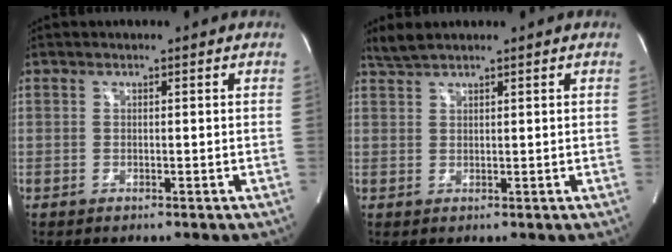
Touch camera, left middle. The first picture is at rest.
{"total": 2.4, "force": [2.2, 0.0, 0.8], "torque": [-0.022, 0.015, 0.049]}